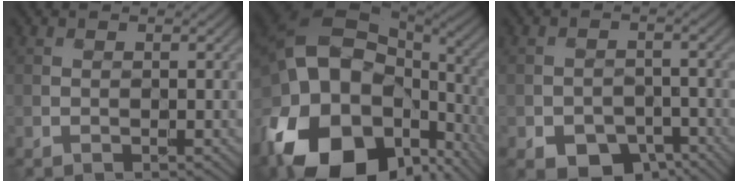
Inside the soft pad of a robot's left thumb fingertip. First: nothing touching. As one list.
[{"total": 20.2, "force": [-7.4, 13.9, 12.7], "torque": [-0.276, -0.026, -0.123]}, {"total": 6.2, "force": [-3.9, 3.8, 2.8], "torque": [-0.046, -0.010, -0.060]}]